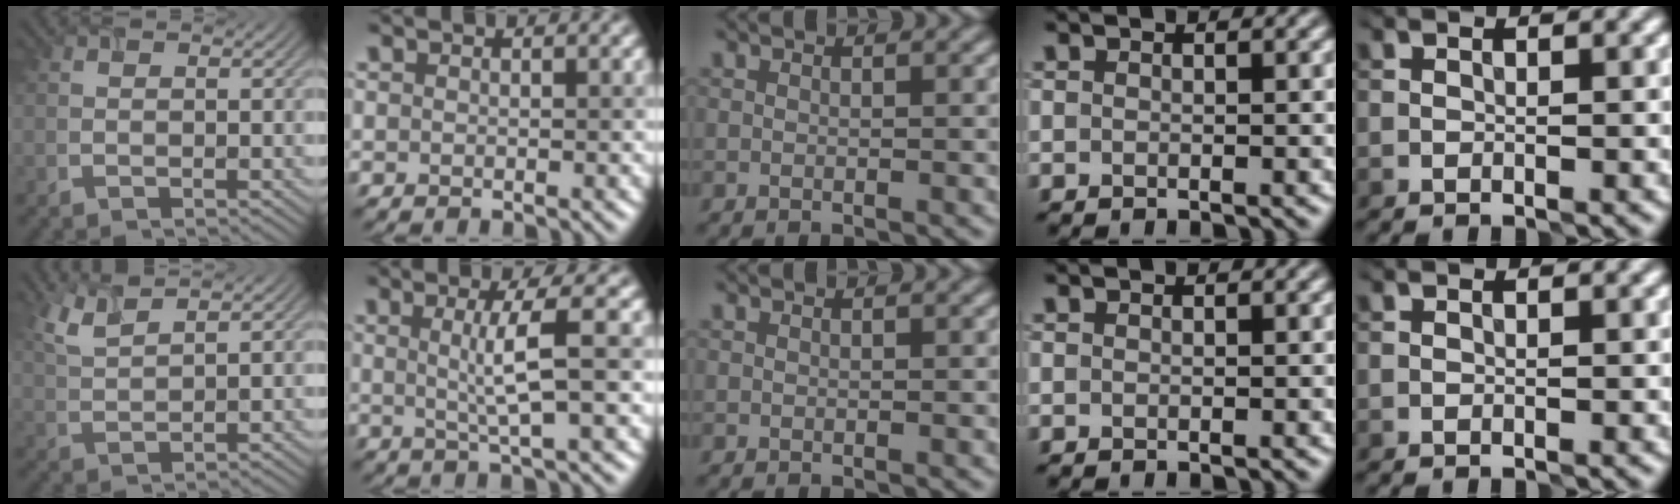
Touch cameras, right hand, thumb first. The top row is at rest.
{"thumb": {"total": 3.5, "force": [2.3, 0.7, 2.4], "torque": [-0.068, 0.004, 0.057]}, "index": {"total": 4.4, "force": [0.6, 0.4, 4.3], "torque": [-0.069, 0.008, 0.020]}}